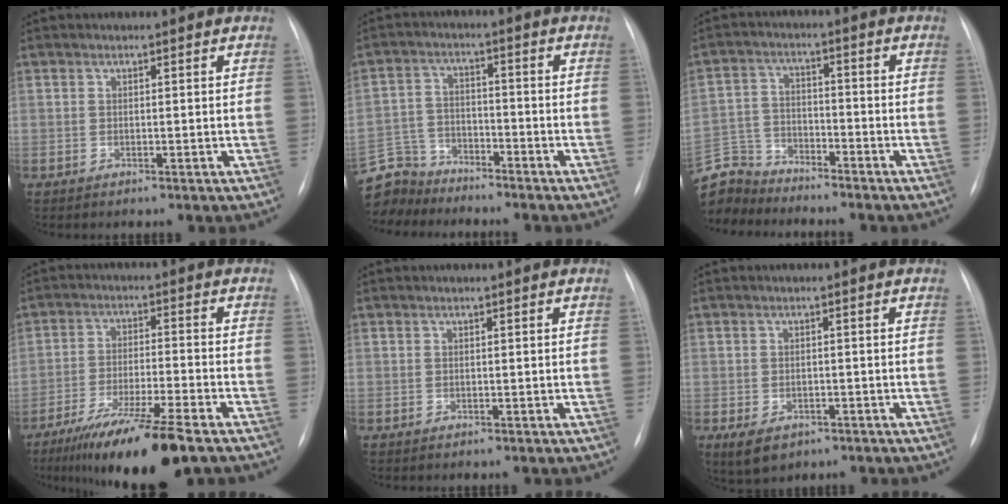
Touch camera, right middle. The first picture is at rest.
{"total": 9.2, "force": [-8.6, 3.2, -0.4], "torque": [-0.003, 0.014, -0.167]}
{"total": 10.3, "force": [-9.8, 3.1, 0.4], "torque": [-0.023, 0.015, -0.192]}
{"total": 13.4, "force": [-9.3, 0.2, 9.6], "torque": [-0.177, -0.044, -0.156]}
{"total": 0.0}
{"total": 4.3, "force": [-2.4, 2.7, 2.3], "torque": [-0.048, -0.008, -0.025]}